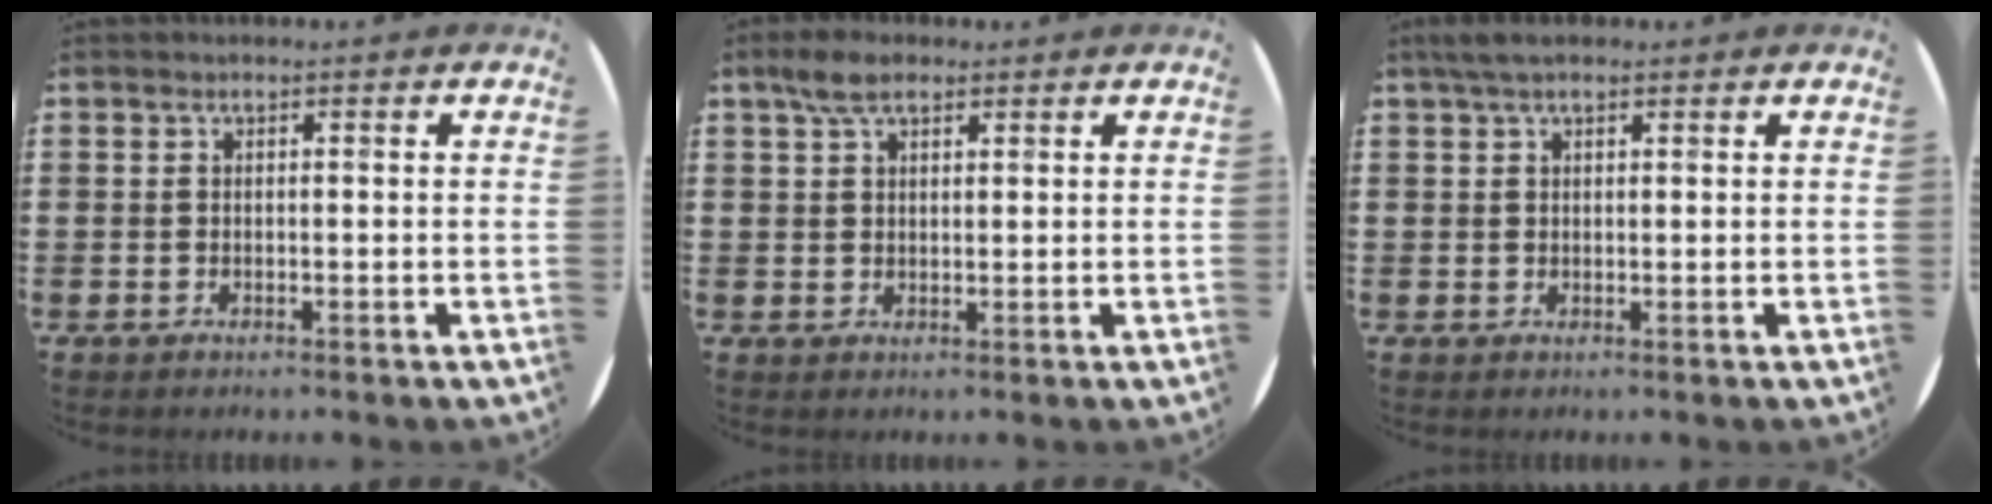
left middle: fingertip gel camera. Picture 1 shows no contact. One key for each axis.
{"total": 4.0, "fx": 2.8, "fy": 2.0, "fz": 2.1, "tx": -0.038, "ty": 0.006, "tz": 0.050}
{"total": 2.6, "fx": 2.0, "fy": 1.0, "fz": 1.3, "tx": -0.030, "ty": 0.008, "tz": 0.036}